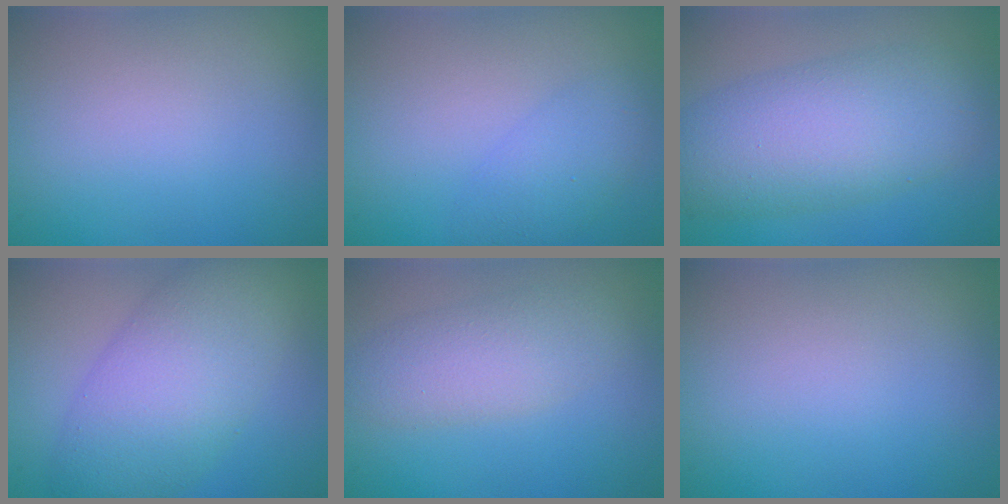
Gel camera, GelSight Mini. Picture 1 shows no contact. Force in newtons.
{"total": 2.5, "press": 2.5, "slide": 0.1}
{"total": 8.1, "press": 8.1, "slide": 0.2}
{"total": 7.9, "press": 7.9, "slide": 0.3}
{"total": 3.8, "press": 3.8, "slide": 0.1}
{"total": 0.0}